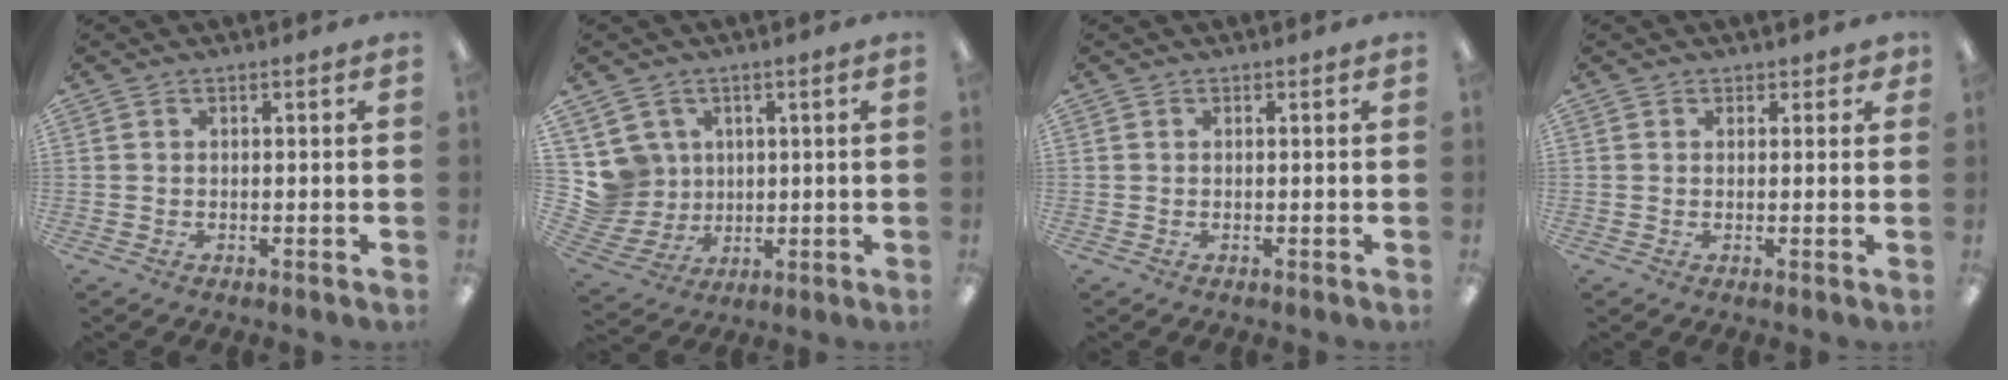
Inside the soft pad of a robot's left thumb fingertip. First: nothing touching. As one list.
[{"total": 8.9, "force": [3.1, 8.3, 0.8], "torque": [-0.043, -0.017, 0.068]}, {"total": 0.0}, {"total": 1.5, "force": [1.1, 1.1, 0.3], "torque": [0.009, -0.004, 0.016]}]